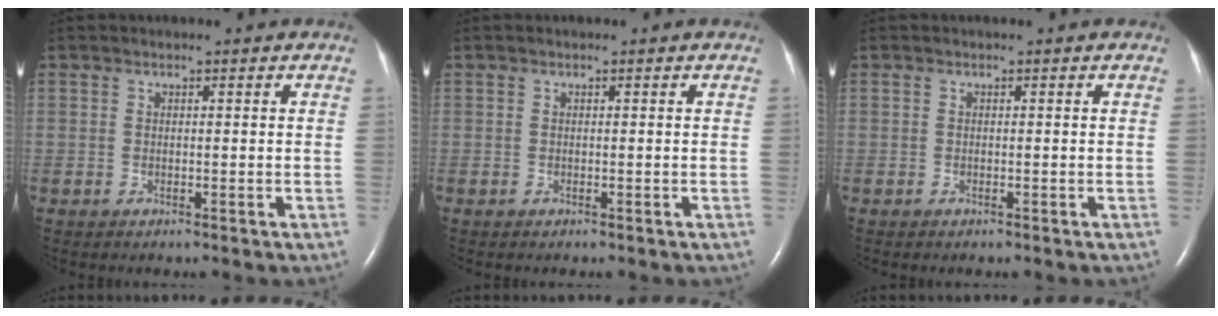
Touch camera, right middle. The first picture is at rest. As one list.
[{"total": 0.0}, {"total": 0.0}]